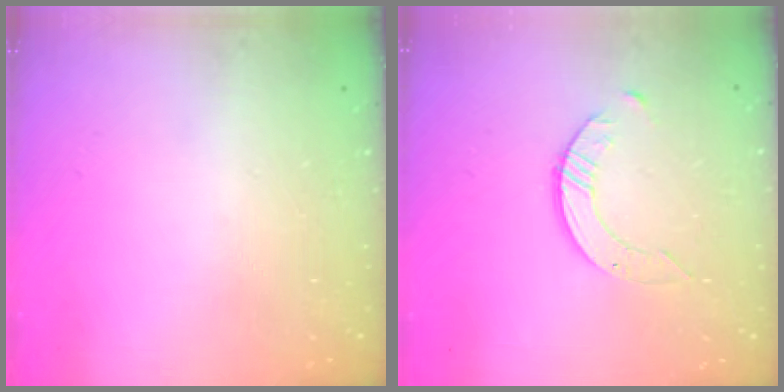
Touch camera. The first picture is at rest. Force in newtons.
{"total": 3.7, "press": 3.7, "slide": 0.4}